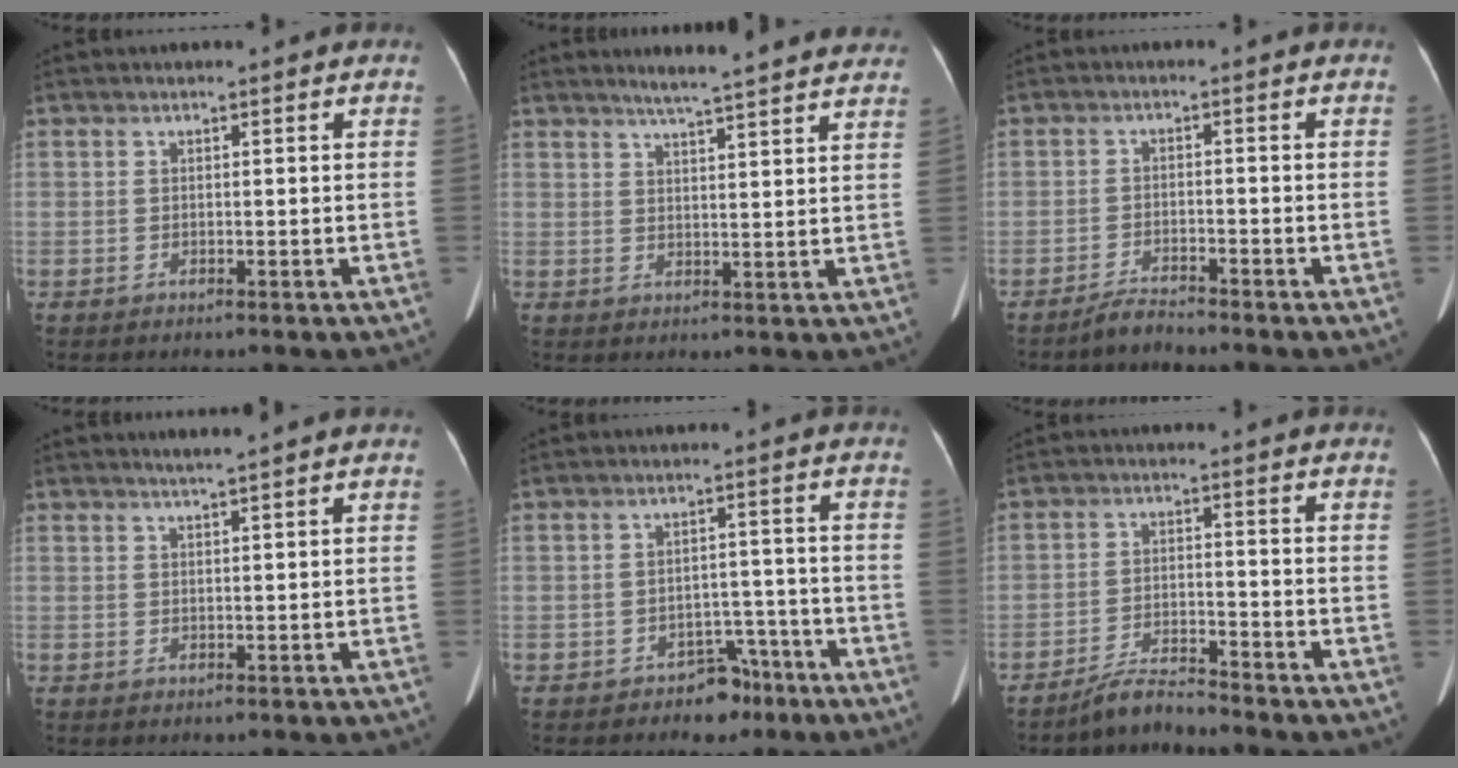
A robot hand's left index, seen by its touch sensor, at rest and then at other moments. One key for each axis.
{"total": 14.9, "fx": 13.5, "fy": 0.8, "fz": 6.2, "tx": -0.084, "ty": 0.000, "tz": 0.161}
{"total": 2.6, "fx": -2.6, "fy": -0.3, "fz": 0.4, "tx": -0.013, "ty": -0.013, "tz": -0.048}
{"total": 2.8, "fx": 2.4, "fy": -0.6, "fz": 1.3, "tx": -0.018, "ty": 0.006, "tz": 0.038}
{"total": 4.8, "fx": -3.5, "fy": 3.0, "fz": 1.5, "tx": -0.016, "ty": 0.017, "tz": -0.043}
{"total": 4.4, "fx": -4.3, "fy": -0.6, "fz": 0.5, "tx": -0.017, "ty": -0.016, "tz": -0.079}